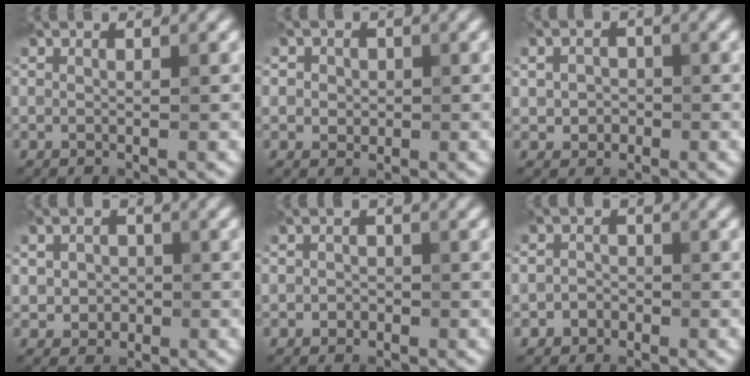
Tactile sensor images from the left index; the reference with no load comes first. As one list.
[{"total": 2.5, "force": [0.7, 2.2, 1.0], "torque": [-0.008, 0.005, 0.001]}, {"total": 2.4, "force": [-0.1, 2.1, 1.1], "torque": [-0.014, -0.002, -0.004]}, {"total": 2.7, "force": [-0.1, 2.4, 1.3], "torque": [-0.008, -0.002, -0.005]}, {"total": 1.1, "force": [-0.5, 0.9, 0.3], "torque": [-0.001, -0.002, -0.011]}, {"total": 1.6, "force": [-0.8, 1.4, 0.2], "torque": [0.009, 0.005, -0.020]}]